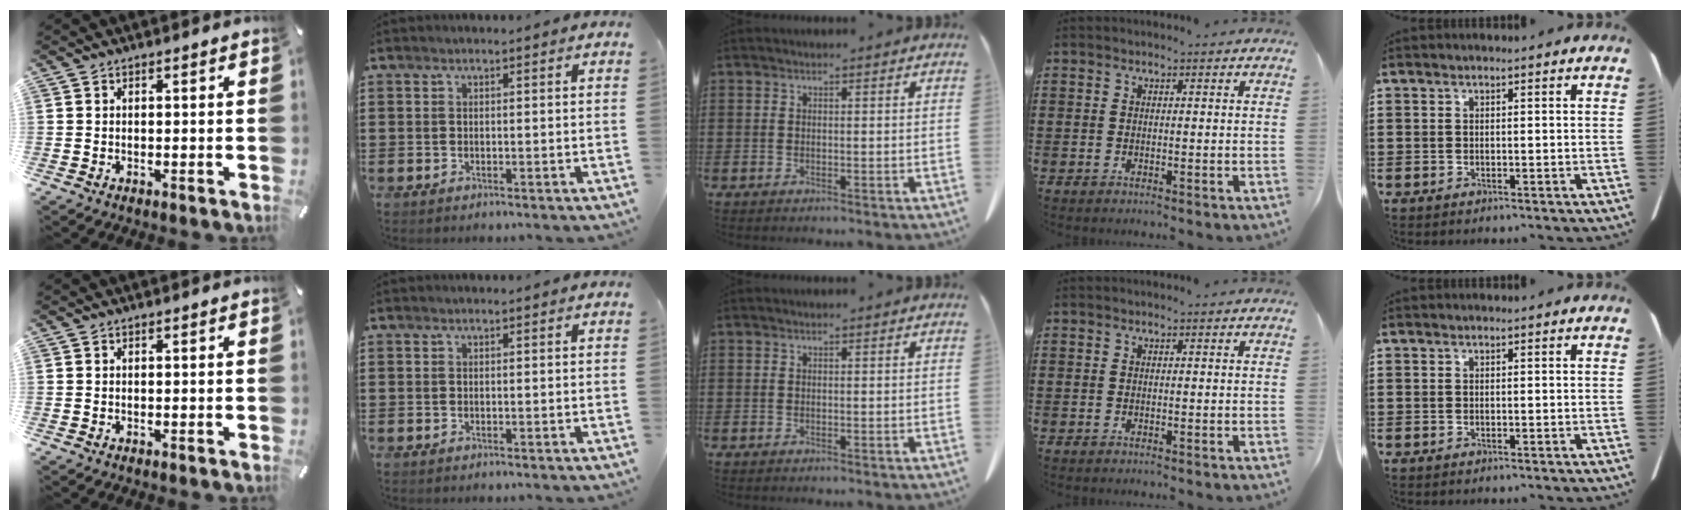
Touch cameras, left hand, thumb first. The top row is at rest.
{}